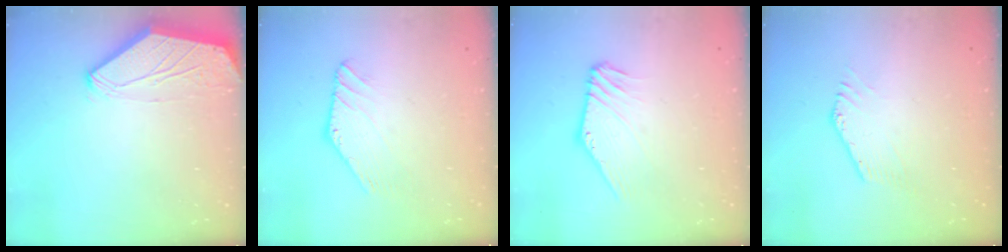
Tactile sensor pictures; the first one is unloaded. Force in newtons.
{"total": 1.5, "press": 1.5, "slide": 0.0}
{"total": 3.8, "press": 3.7, "slide": 0.2}
{"total": 1.4, "press": 1.4, "slide": 0.4}